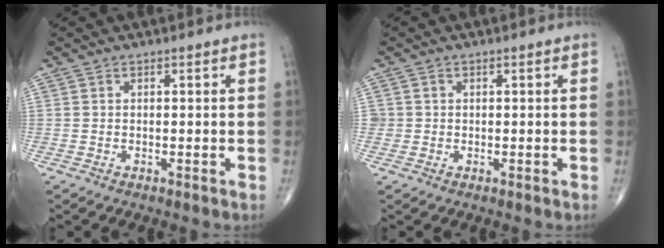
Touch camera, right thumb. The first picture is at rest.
{"total": 1.3, "force": [0.0, 1.3, 0.0], "torque": [0.010, 0.006, -0.003]}